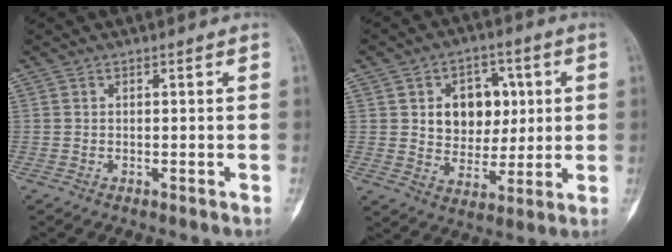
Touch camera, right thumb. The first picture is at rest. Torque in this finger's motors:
{"motor_torque": [-0.41, 0.57, 0.27, 0.18, 0.04]}